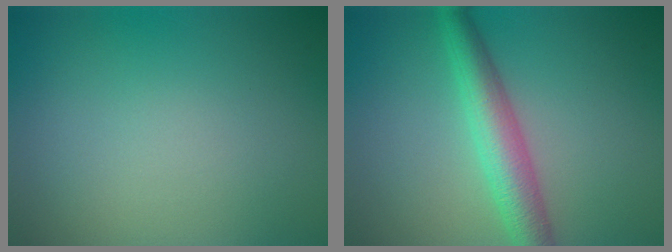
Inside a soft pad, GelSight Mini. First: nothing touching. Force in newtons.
{"total": 4.4, "press": 4.4, "slide": 0.1}